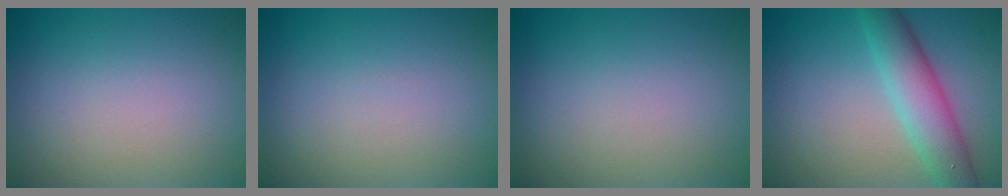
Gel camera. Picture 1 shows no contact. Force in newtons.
{"total": 0.0}
{"total": 0.0}
{"total": 5.3, "press": 5.3, "slide": 0.1}